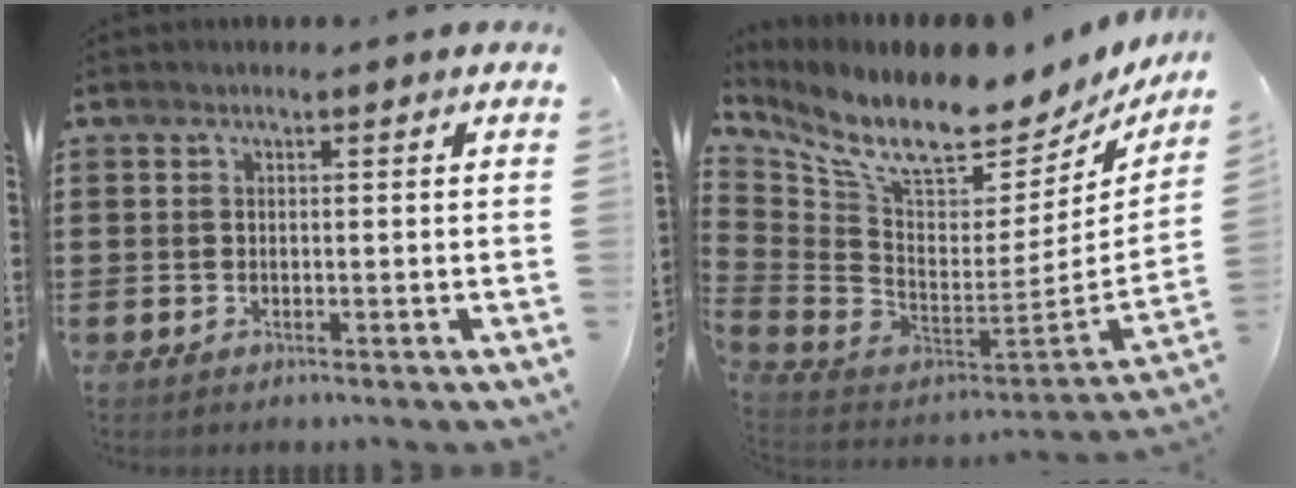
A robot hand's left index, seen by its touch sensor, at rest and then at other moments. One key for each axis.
{"total": 10.8, "fx": 8.1, "fy": 2.6, "fz": 6.6, "tx": -0.148, "ty": -0.078, "tz": 0.138}